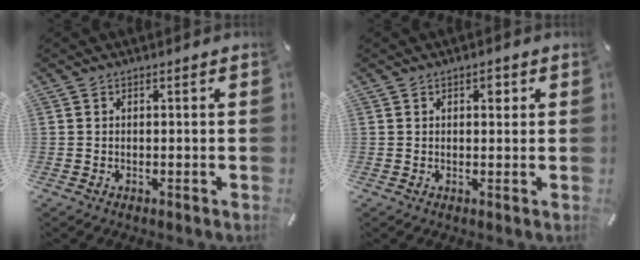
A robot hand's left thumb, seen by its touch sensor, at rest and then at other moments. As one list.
[{"total": 2.5, "force": [1.0, 1.4, 1.7], "torque": [-0.014, -0.004, 0.011]}]